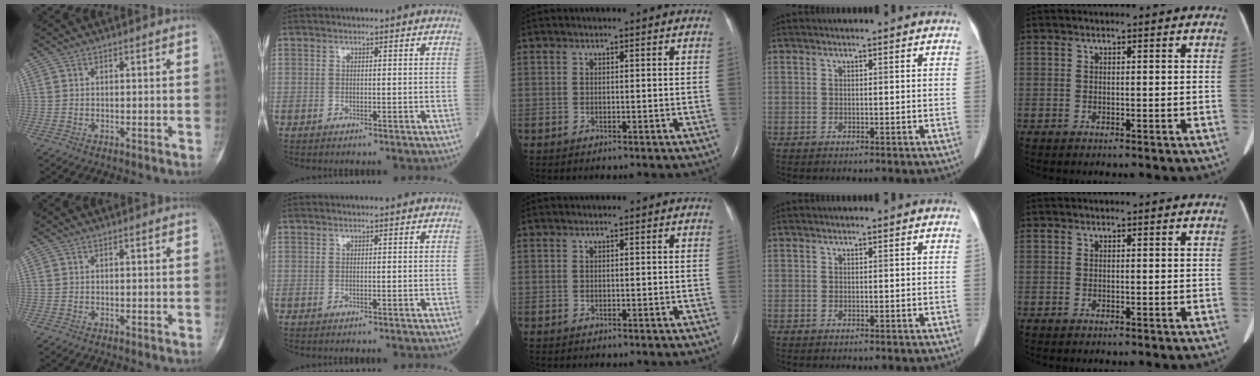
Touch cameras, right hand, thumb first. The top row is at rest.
{}